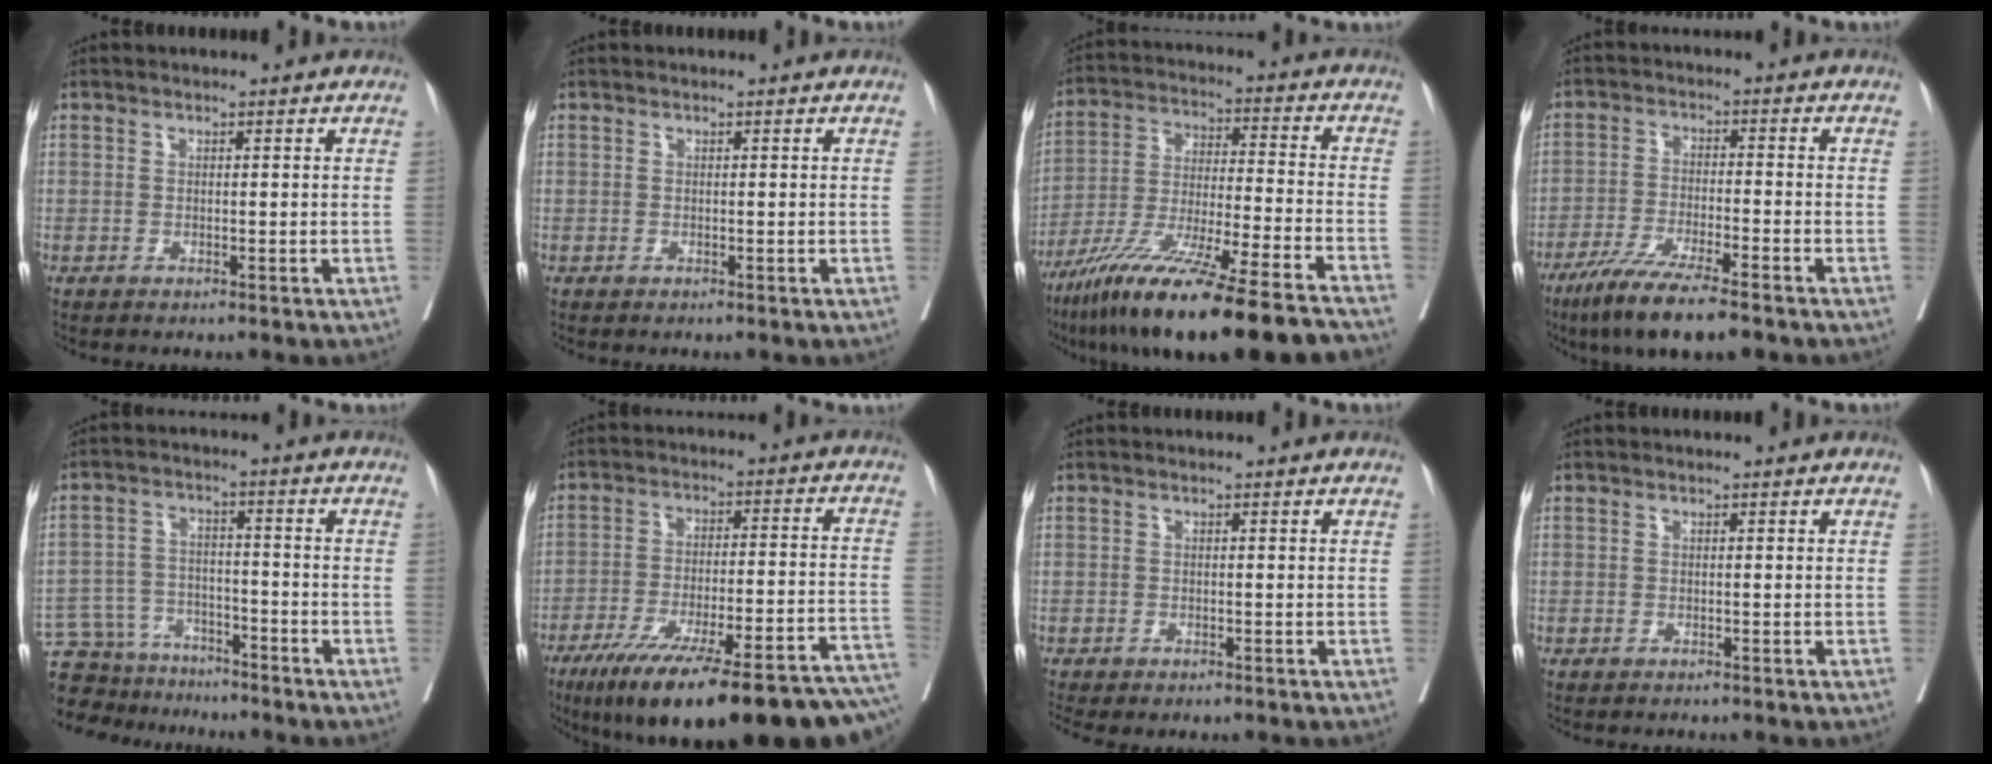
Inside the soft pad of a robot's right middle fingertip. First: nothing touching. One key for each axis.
{"total": 0.0}
{"total": 22.6, "fx": -17.4, "fy": 0.1, "fz": 14.4, "tx": -0.222, "ty": -0.049, "tz": -0.294}
{"total": 10.5, "fx": -7.7, "fy": 0.9, "fz": 7.1, "tx": -0.123, "ty": -0.027, "tz": -0.130}
{"total": 12.2, "fx": -10.6, "fy": 5.6, "fz": 2.4, "tx": -0.055, "ty": 0.026, "tz": -0.164}
{"total": 28.4, "fx": -21.1, "fy": 3.4, "fz": 18.7, "tx": -0.201, "ty": -0.015, "tz": -0.300}
{"total": 3.4, "fx": -2.8, "fy": 1.5, "fz": 1.3, "tx": -0.015, "ty": -0.007, "tz": -0.040}
{"total": 1.0, "fx": -1.0, "fy": 0.3, "fz": 0.2, "tx": -0.008, "ty": -0.002, "tz": -0.015}